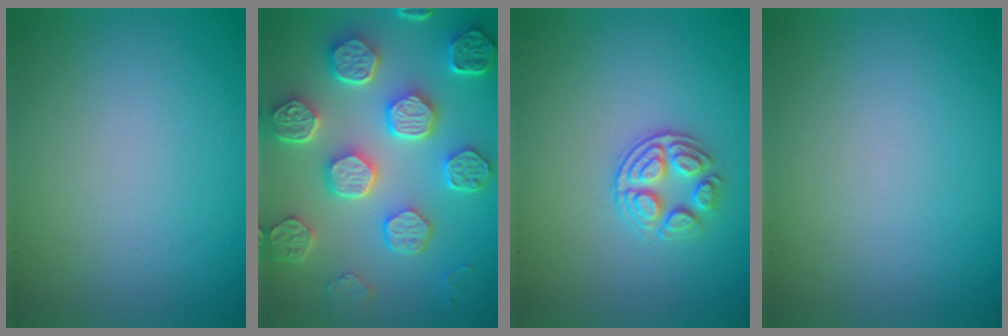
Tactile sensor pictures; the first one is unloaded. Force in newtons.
{"total": 8.6, "press": 6.6, "slide": 5.5}
{"total": 2.9, "press": 2.6, "slide": 1.3}
{"total": 0.0}